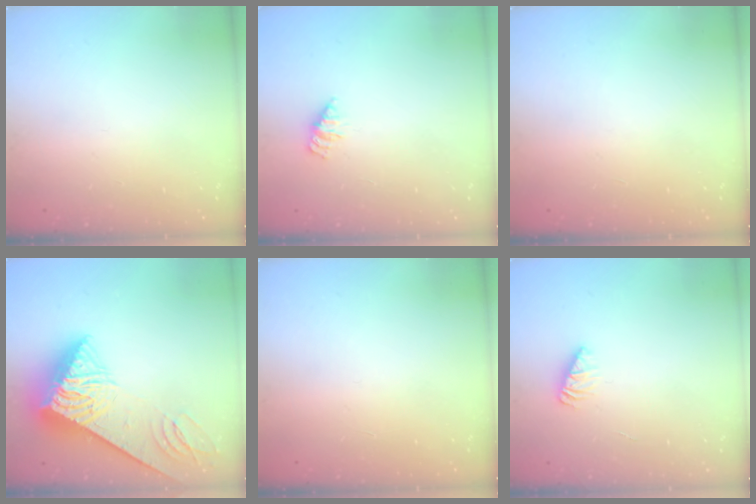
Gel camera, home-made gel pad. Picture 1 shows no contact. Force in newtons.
{"total": 1.4, "press": 1.3, "slide": 0.2}
{"total": 0.0}
{"total": 9.8, "press": 9.7, "slide": 1.0}
{"total": 0.0}
{"total": 1.8, "press": 1.7, "slide": 0.2}